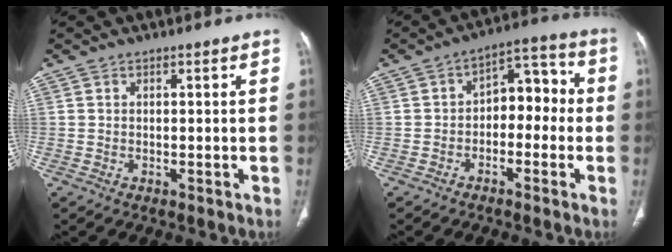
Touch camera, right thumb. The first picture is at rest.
{"total": 8.5, "force": [-1.3, 5.6, 6.3], "torque": [-0.047, 0.042, -0.036]}